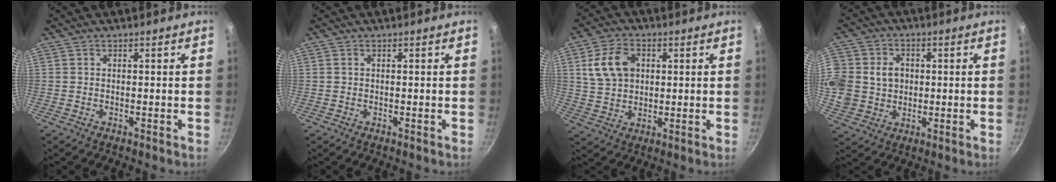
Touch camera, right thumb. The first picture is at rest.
{"total": 0.0}
{"total": 9.8, "force": [2.5, 7.1, 6.4], "torque": [-0.105, 0.004, 0.044]}
{"total": 16.4, "force": [1.1, 14.8, 7.0], "torque": [-0.177, 0.028, 0.023]}